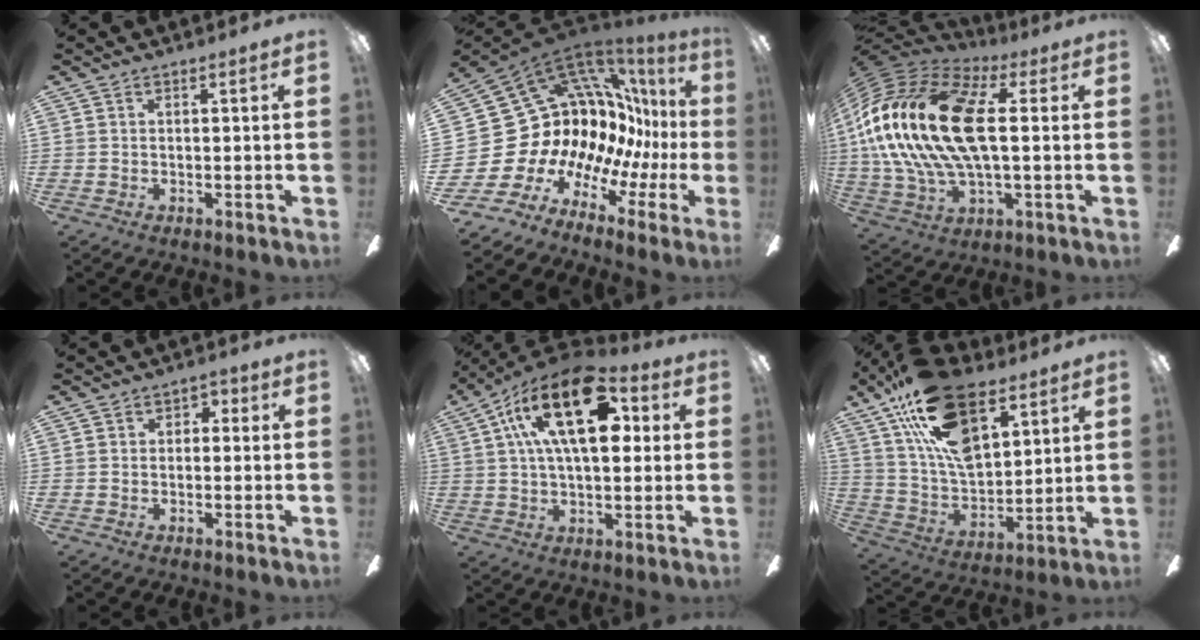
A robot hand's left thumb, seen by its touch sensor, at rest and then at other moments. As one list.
[{"total": 15.9, "force": [1.5, 14.2, 7.1], "torque": [-0.110, -0.098, 0.094]}, {"total": 24.3, "force": [2.4, 12.4, 20.8], "torque": [-0.454, 0.005, 0.035]}, {"total": 2.5, "force": [-1.2, 2.0, 1.0], "torque": [-0.006, 0.010, -0.025]}, {"total": 22.2, "force": [8.4, 10.7, 17.6], "torque": [-0.304, -0.017, 0.132]}, {"total": 22.6, "force": [12.6, 11.6, 14.7], "torque": [-0.282, -0.048, 0.227]}]